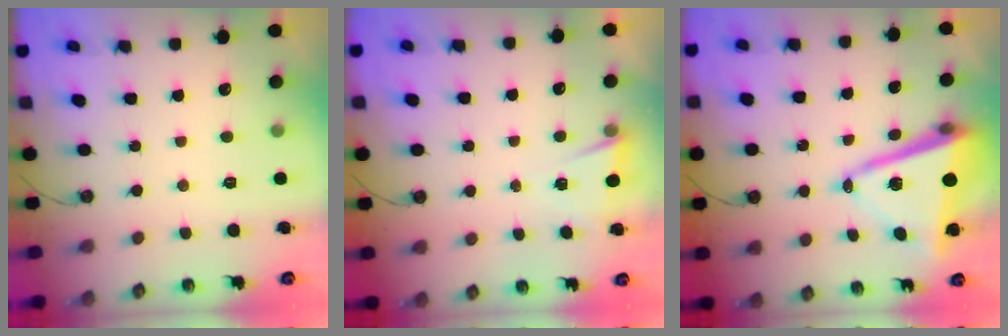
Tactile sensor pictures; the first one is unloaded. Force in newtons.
{"total": 2.8, "press": 2.6, "slide": 1.0}
{"total": 14.2, "press": 14.0, "slide": 2.5}